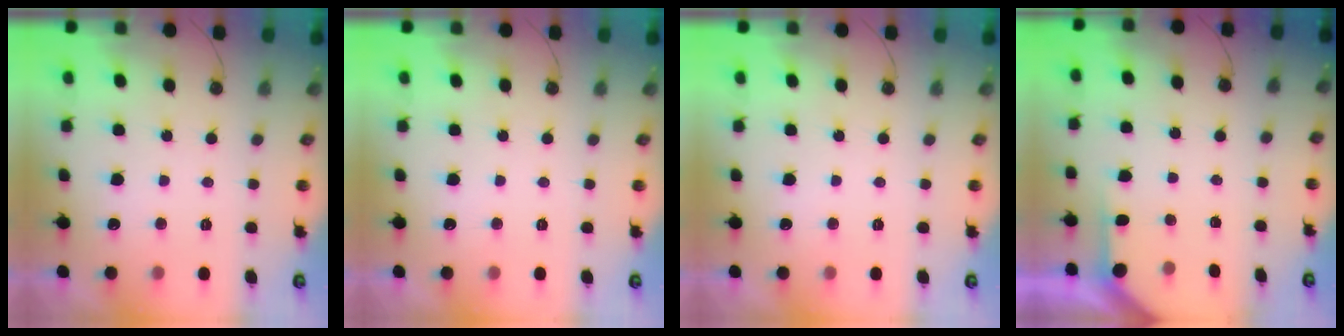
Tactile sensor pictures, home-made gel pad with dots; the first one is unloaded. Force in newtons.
{"total": 0.0}
{"total": 0.0}
{"total": 2.3, "press": 2.3, "slide": 0.3}